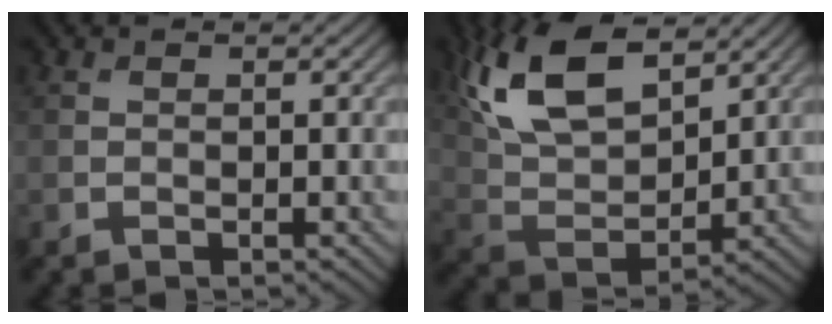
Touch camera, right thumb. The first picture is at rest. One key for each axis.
{"total": 13.6, "fx": 7.5, "fy": 6.3, "fz": 9.5, "tx": -0.215, "ty": 0.017, "tz": 0.138}